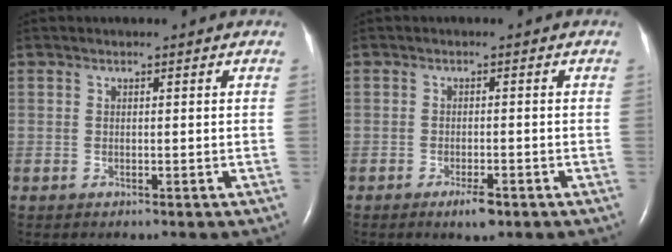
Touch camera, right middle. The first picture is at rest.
{"total": 2.7, "force": [-1.7, 0.6, 1.9], "torque": [-0.038, -0.002, -0.026]}